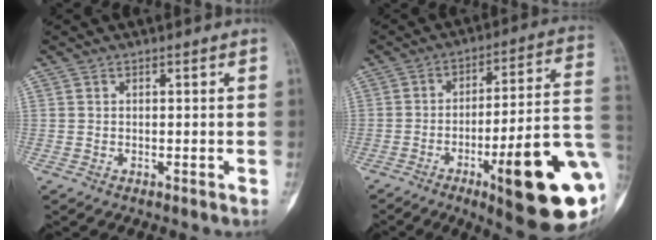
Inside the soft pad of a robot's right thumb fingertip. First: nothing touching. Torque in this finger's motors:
{"motor_torque": [3.12, 1.89, 1.37, -1.41, 0.52]}